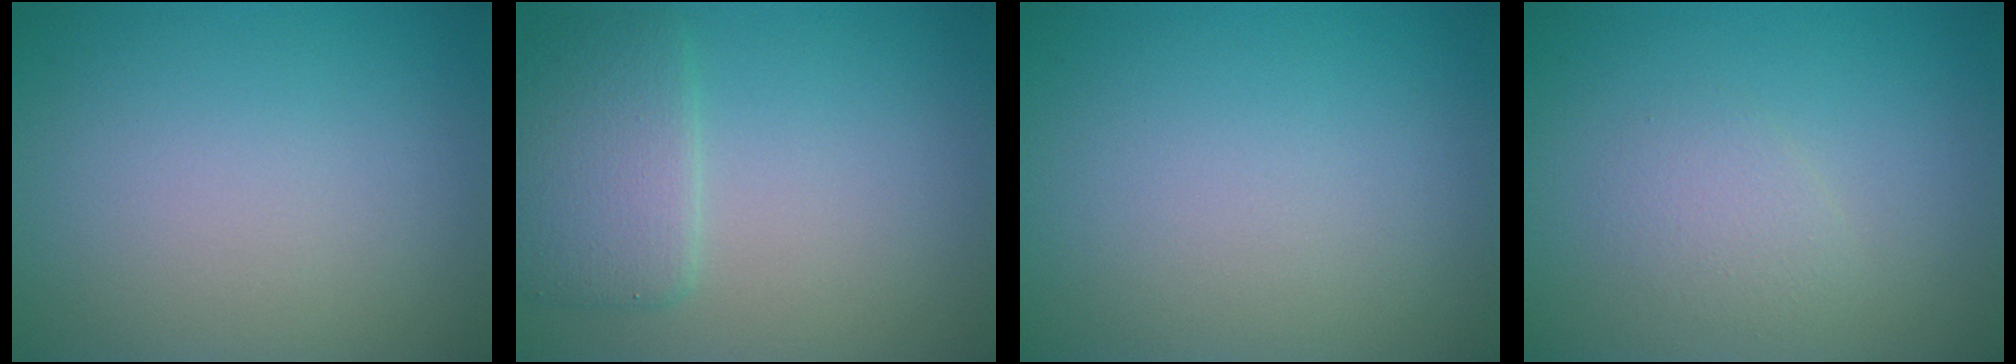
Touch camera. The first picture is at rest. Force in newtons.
{"total": 3.7, "press": 3.7, "slide": 0.2}
{"total": 0.0}
{"total": 1.6, "press": 1.6, "slide": 0.0}